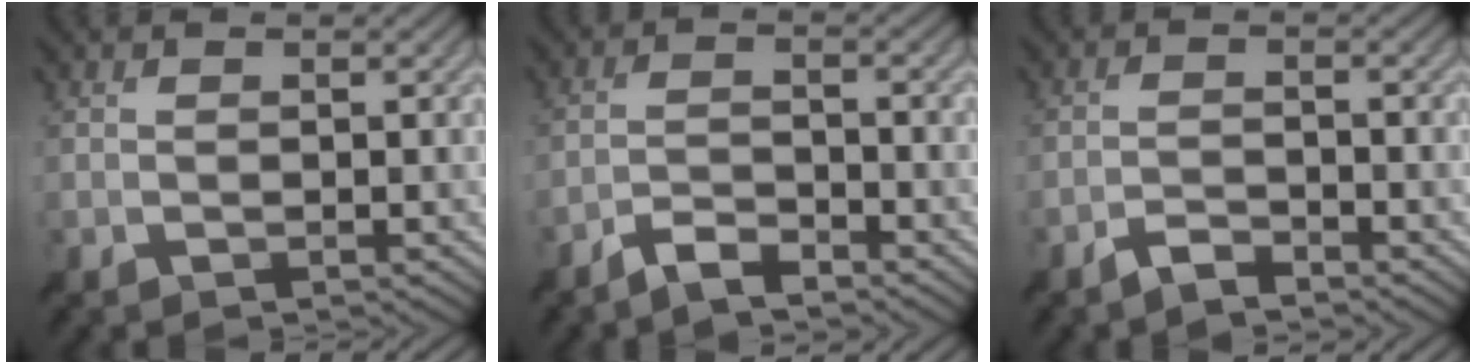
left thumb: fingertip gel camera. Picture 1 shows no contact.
{"total": 3.5, "force": [-3.0, 0.7, 1.7], "torque": [-0.031, 0.002, -0.064]}
{"total": 2.4, "force": [-2.1, 0.4, 1.1], "torque": [-0.020, 0.003, -0.045]}